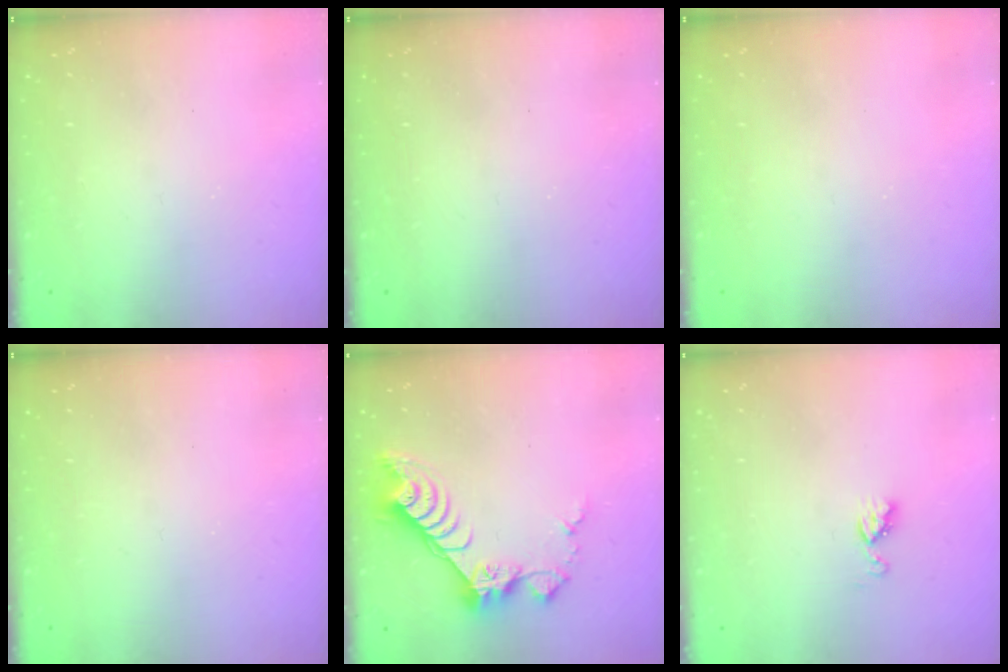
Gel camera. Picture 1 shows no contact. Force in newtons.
{"total": 0.0}
{"total": 0.0}
{"total": 0.0}
{"total": 11.5, "press": 11.5, "slide": 1.2}
{"total": 5.8, "press": 5.8, "slide": 0.2}